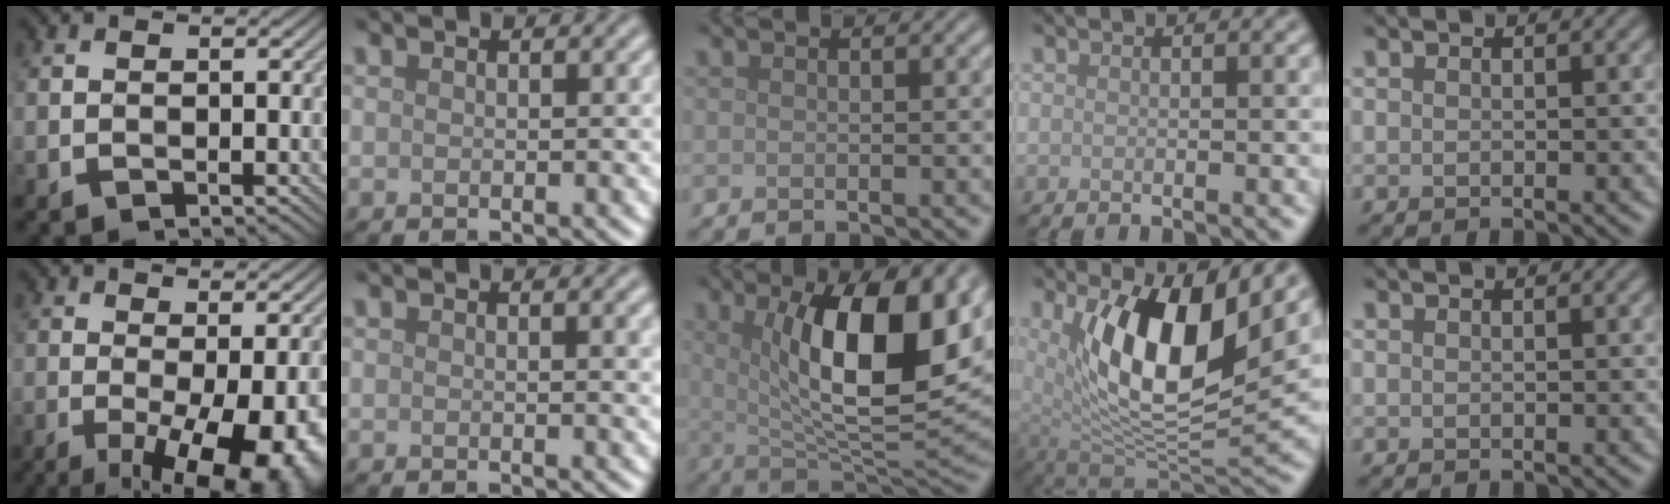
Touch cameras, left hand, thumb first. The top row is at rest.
{"thumb": {"total": 13.4, "force": [-5.0, 4.2, 11.8], "torque": [-0.167, -0.008, -0.063]}, "index": {"total": 1.4, "force": [0.5, 0.4, 1.3], "torque": [-0.011, 0.003, 0.005]}, "middle": {"total": 12.5, "force": [3.2, 4.2, 11.3], "torque": [-0.166, -0.003, 0.052]}, "ring": {"total": 11.2, "force": [3.4, 4.5, 9.7], "torque": [-0.160, -0.022, 0.065]}}